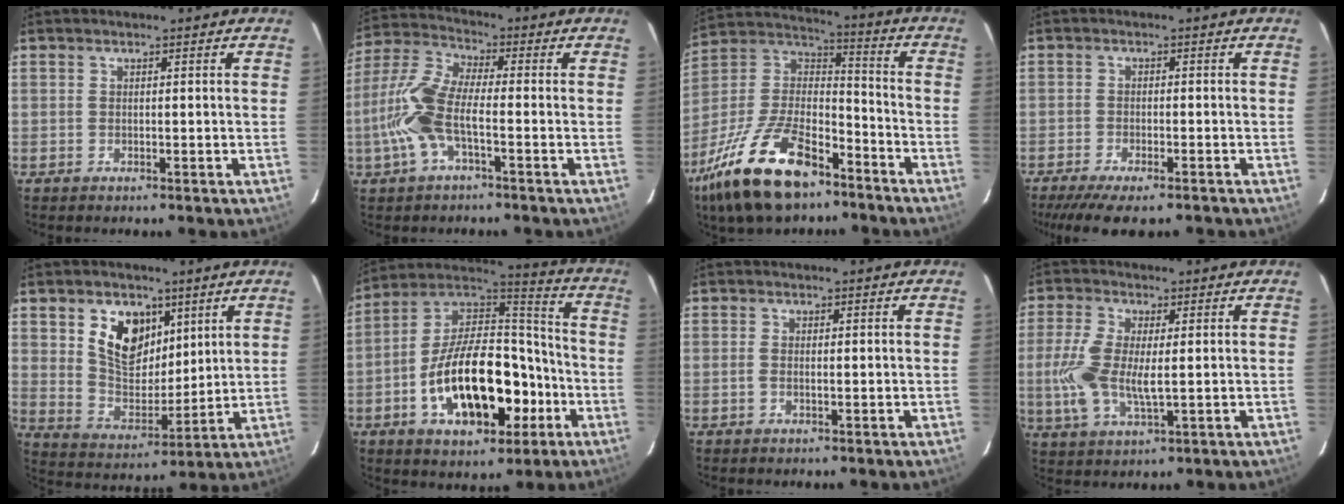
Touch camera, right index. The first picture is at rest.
{"total": 10.9, "force": [-3.1, 3.4, 9.9], "torque": [-0.231, 0.007, -0.066]}
{"total": 22.6, "force": [-14.2, 9.9, 14.5], "torque": [-0.307, -0.010, -0.251]}
{"total": 10.3, "force": [-8.3, 2.3, 5.7], "torque": [-0.130, -0.034, -0.138]}
{"total": 11.9, "force": [5.5, 7.8, 7.1], "torque": [-0.129, 0.003, 0.109]}
{"total": 22.8, "force": [-7.6, 11.8, 18.0], "torque": [-0.327, 0.022, -0.112]}
{"total": 1.3, "force": [-0.1, 0.6, 1.2], "torque": [-0.025, 0.000, -0.004]}
{"total": 9.7, "force": [0.0, 3.9, 8.9], "torque": [-0.200, -0.002, -0.001]}